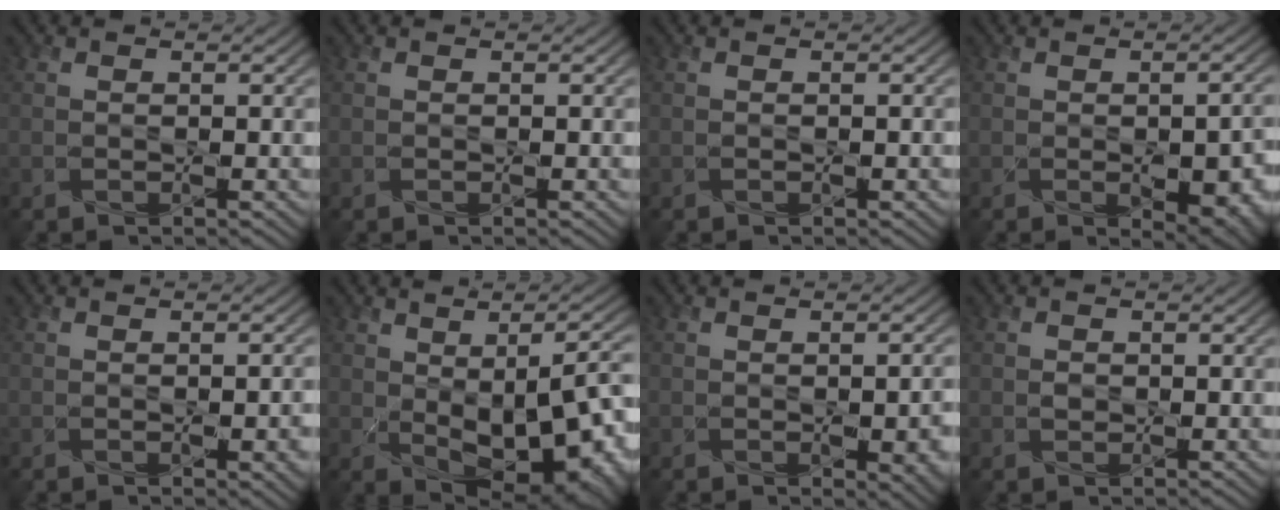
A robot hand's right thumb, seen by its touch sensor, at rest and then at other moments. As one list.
[{"total": 0.0}, {"total": 0.0}, {"total": 6.5, "force": [-1.7, 3.6, 5.1], "torque": [-0.072, -0.018, -0.009]}, {"total": 1.7, "force": [-0.5, 0.8, 1.4], "torque": [-0.022, -0.004, -0.004]}, {"total": 15.1, "force": [-3.3, 8.2, 12.3], "torque": [-0.150, -0.024, -0.024]}, {"total": 3.7, "force": [-1.0, 1.9, 3.0], "torque": [-0.041, -0.008, -0.011]}, {"total": 0.6, "force": [-0.1, 0.6, 0.1], "torque": [-0.005, -0.001, -0.005]}]